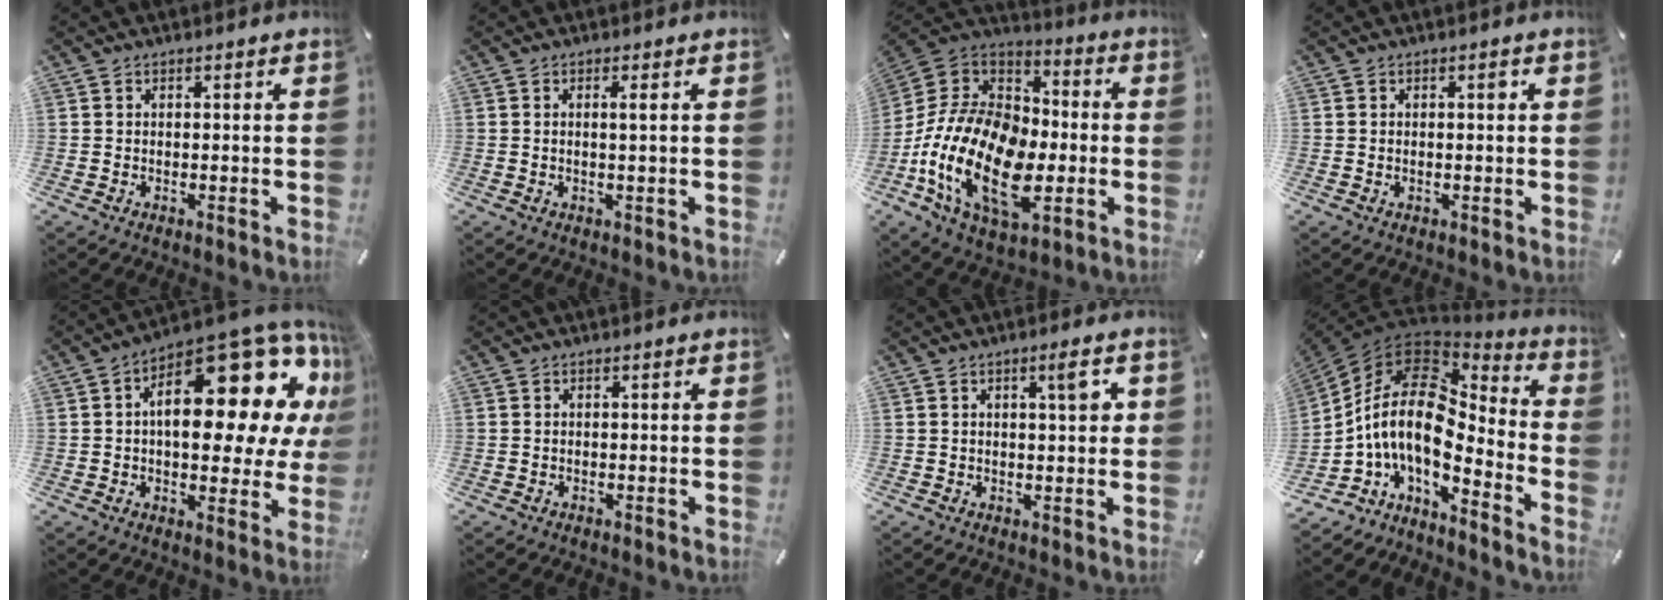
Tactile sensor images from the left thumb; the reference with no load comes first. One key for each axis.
{"total": 2.0, "fx": 0.5, "fy": -0.2, "fz": 1.9, "tx": -0.038, "ty": -0.005, "tz": 0.008}
{"total": 24.2, "fx": -8.4, "fy": 14.6, "fz": 17.4, "tx": -0.387, "ty": 0.020, "tz": -0.141}
{"total": 1.2, "fx": 0.4, "fy": 0.4, "fz": 1.1, "tx": -0.007, "ty": -0.004, "tz": 0.003}
{"total": 22.5, "fx": 8.3, "fy": 10.6, "fz": 18.0, "tx": -0.231, "ty": -0.078, "tz": 0.135}
{"total": 0.0}
{"total": 4.9, "fx": 1.6, "fy": 1.4, "fz": 4.4, "tx": -0.066, "ty": -0.004, "tz": 0.019}
{"total": 15.7, "fx": -0.9, "fy": 8.6, "fz": 13.1, "tx": -0.297, "ty": -0.024, "tz": -0.027}